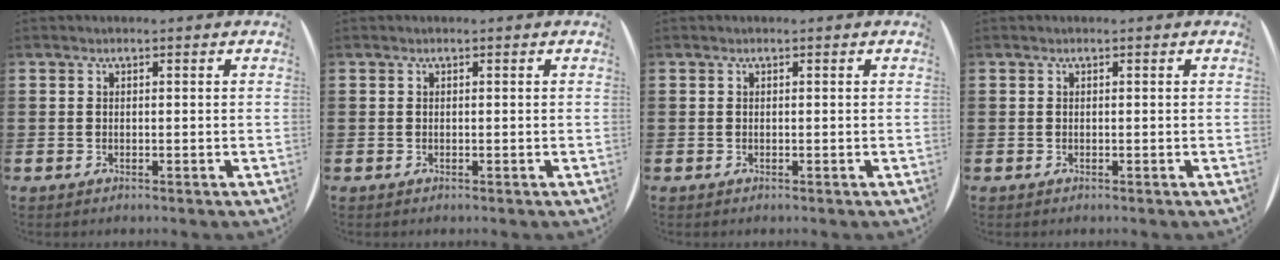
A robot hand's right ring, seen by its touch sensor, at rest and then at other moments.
{"total": 0.0}
{"total": 0.0}
{"total": 0.0}